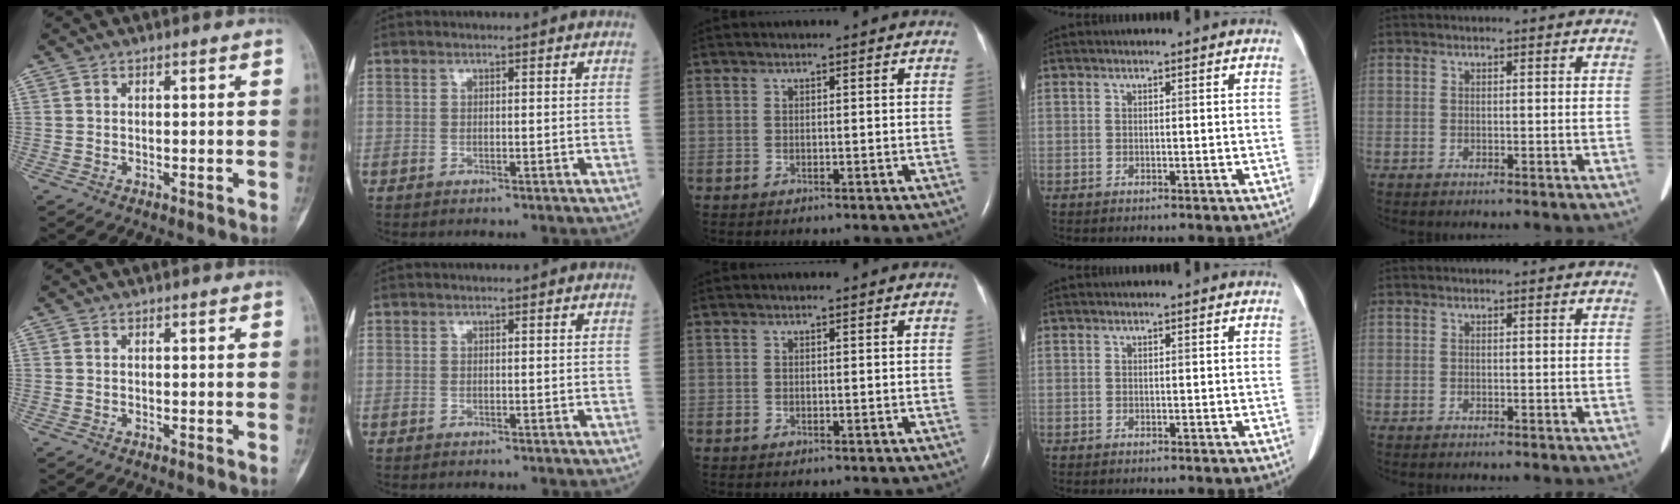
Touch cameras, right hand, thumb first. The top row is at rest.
{}